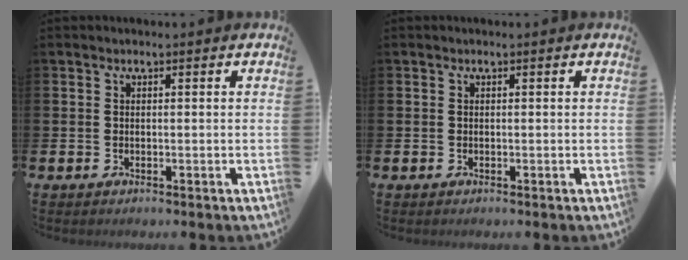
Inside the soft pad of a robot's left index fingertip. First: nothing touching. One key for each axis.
{"total": 0.0}